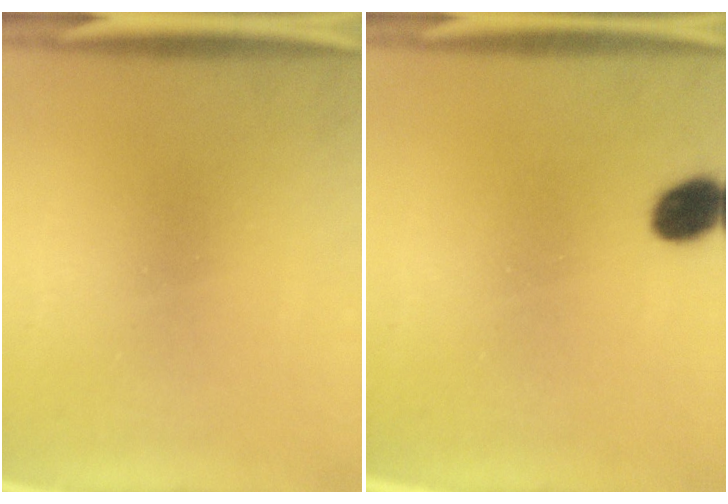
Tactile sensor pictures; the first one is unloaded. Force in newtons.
{"total": 5.7}